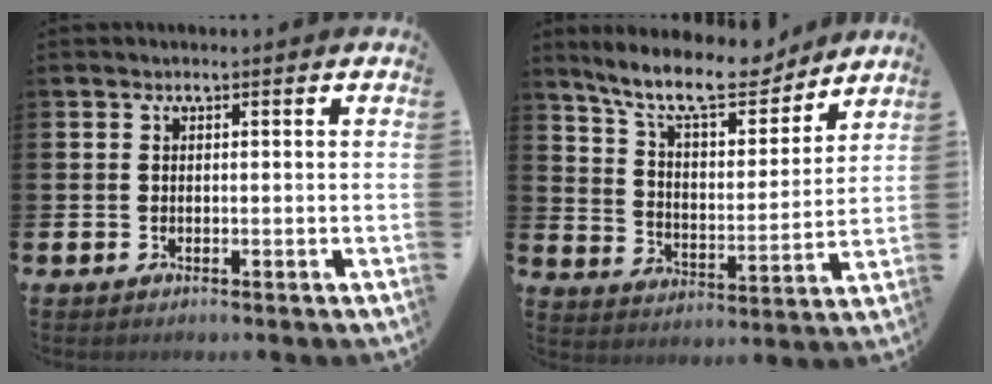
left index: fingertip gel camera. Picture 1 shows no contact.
{"total": 11.7, "force": [10.3, 2.9, 4.8], "torque": [-0.118, -0.062, 0.181]}